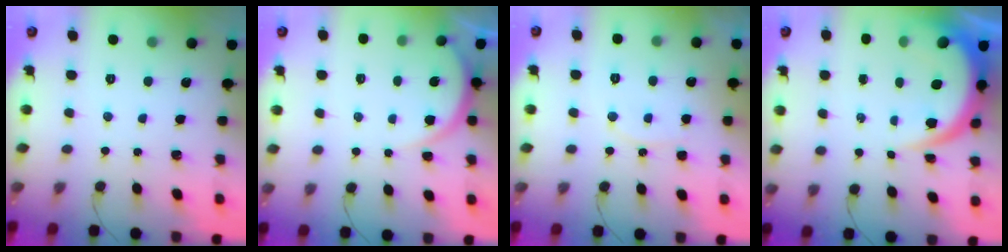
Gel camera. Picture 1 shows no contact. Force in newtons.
{"total": 4.7, "press": 4.7, "slide": 0.5}
{"total": 7.0, "press": 7.0, "slide": 0.3}
{"total": 8.0, "press": 8.0, "slide": 0.9}